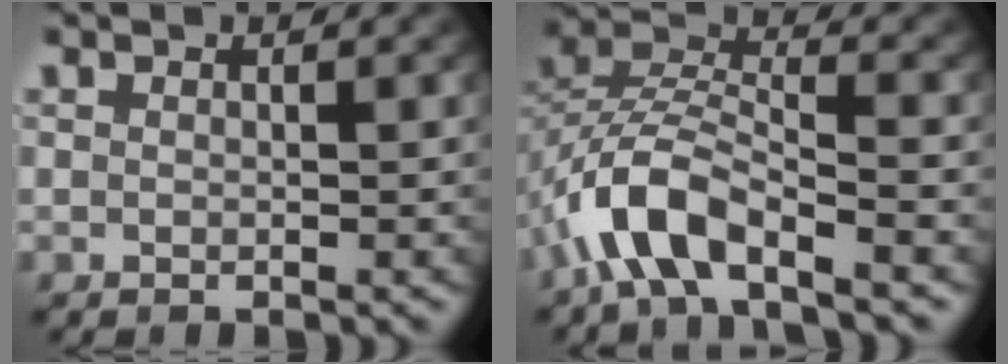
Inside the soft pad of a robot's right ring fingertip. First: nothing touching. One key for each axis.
{"total": 6.4, "fx": -2.2, "fy": 4.1, "fz": 4.4, "tx": -0.114, "ty": -0.013, "tz": -0.041}